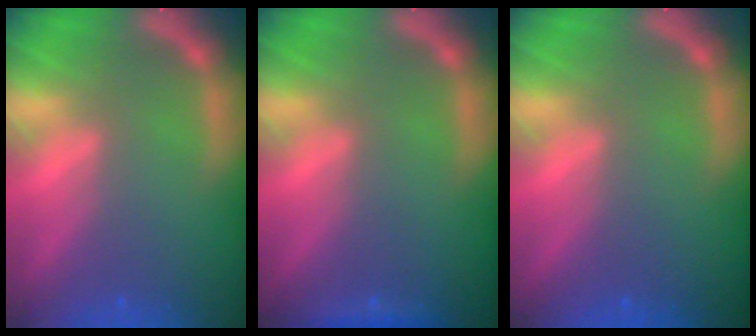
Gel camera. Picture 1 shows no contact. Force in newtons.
{"total": 0.9}
{"total": 0.0}